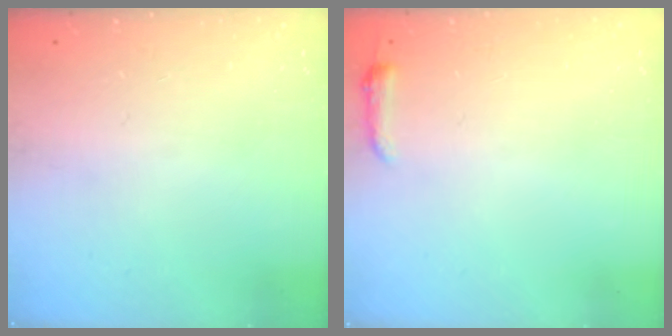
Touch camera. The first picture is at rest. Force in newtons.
{"total": 3.6, "press": 3.5, "slide": 0.6}